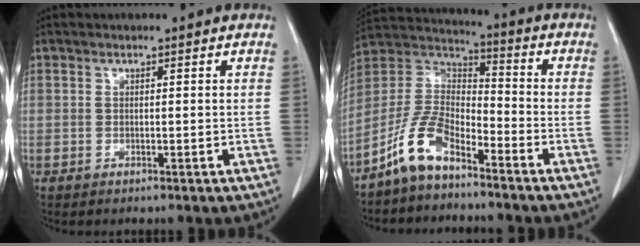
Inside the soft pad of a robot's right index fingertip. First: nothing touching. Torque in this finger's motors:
{"motor_torque": [0.09, -0.20, 0.09, 0.01]}